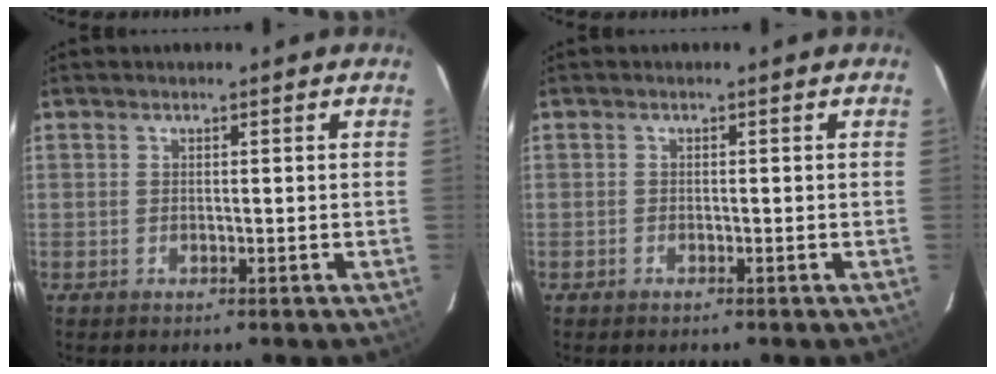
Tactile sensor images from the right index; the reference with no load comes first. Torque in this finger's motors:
{"motor_torque": [0.09, -0.09, -0.15, -0.05]}